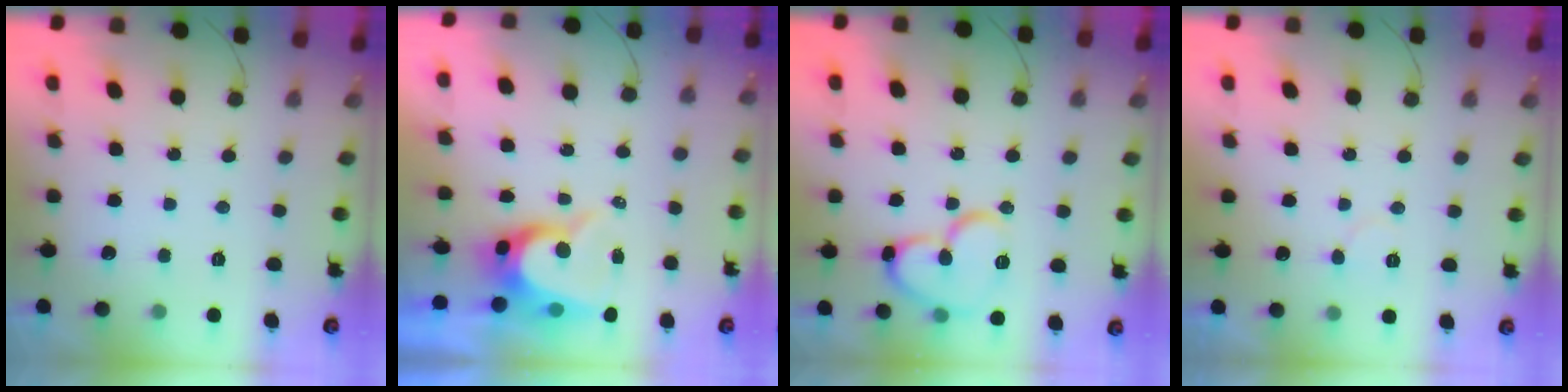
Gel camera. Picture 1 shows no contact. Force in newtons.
{"total": 9.3, "press": 9.3, "slide": 0.8}
{"total": 13.7, "press": 13.6, "slide": 1.9}
{"total": 4.2, "press": 4.2, "slide": 0.4}